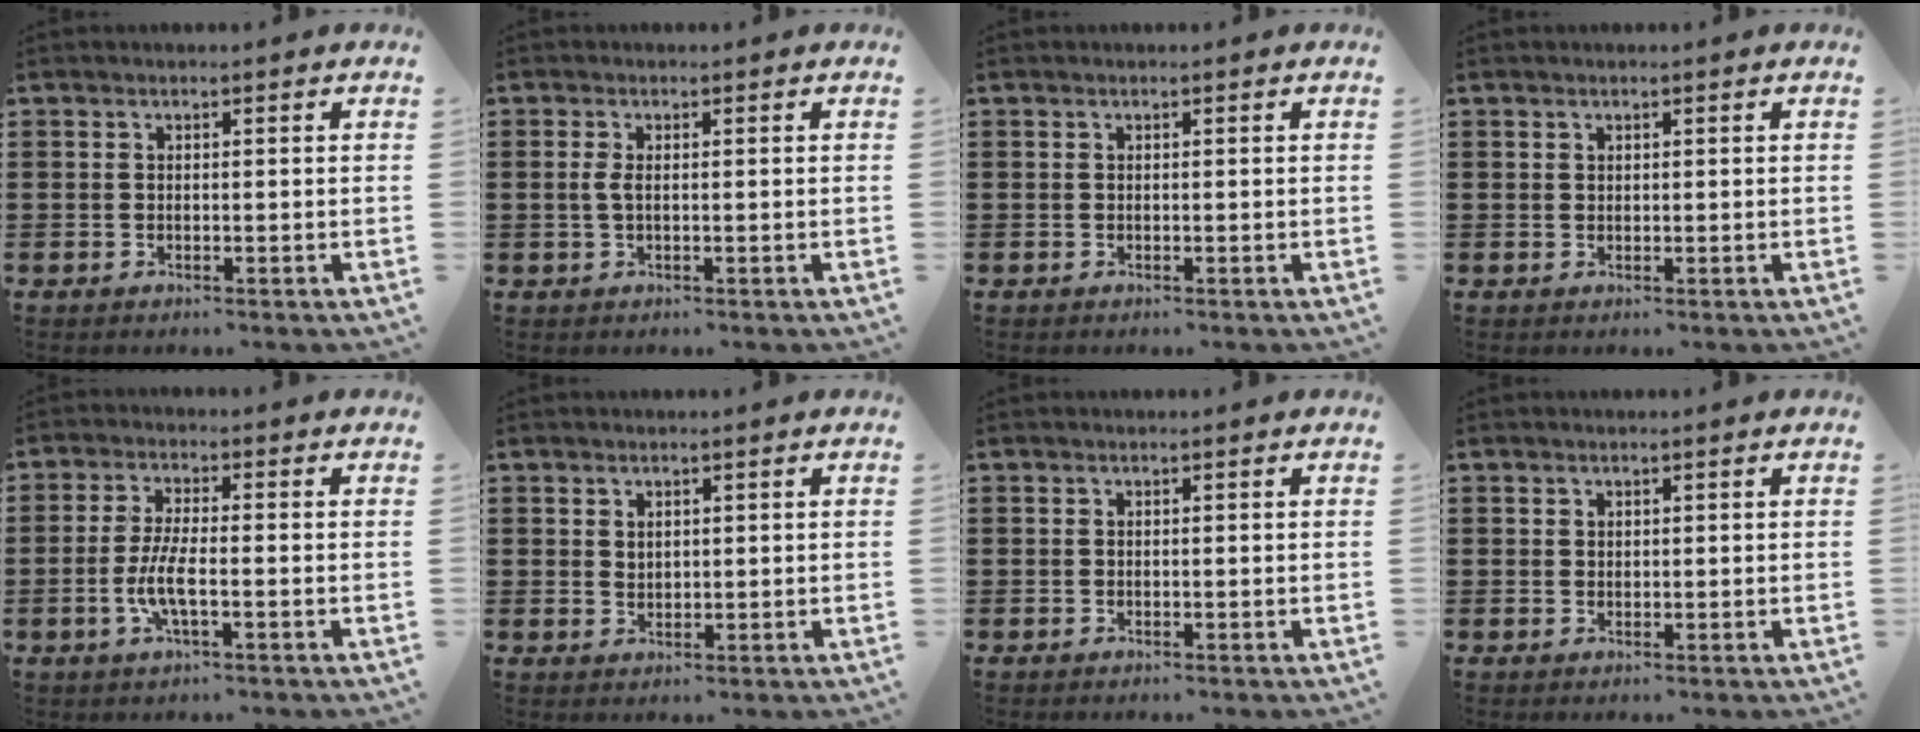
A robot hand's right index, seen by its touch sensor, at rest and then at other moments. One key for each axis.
{"total": 1.9, "fx": 0.0, "fy": 0.7, "fz": 1.7, "tx": -0.042, "ty": -0.001, "tz": -0.003}
{"total": 0.0}
{"total": 0.6, "fx": 0.4, "fy": 0.5, "fz": 0.1, "tx": -0.003, "ty": 0.002, "tz": 0.008}
{"total": 5.5, "fx": -1.7, "fy": 1.3, "fz": 5.1, "tx": -0.113, "ty": -0.007, "tz": -0.038}
{"total": 1.5, "fx": 1.2, "fy": 0.9, "fz": 0.3, "tx": -0.006, "ty": 0.003, "tz": 0.023}
{"total": 0.0}
{"total": 0.8, "fx": 0.5, "fy": 0.6, "fz": 0.1, "tx": -0.004, "ty": 0.002, "tz": 0.011}